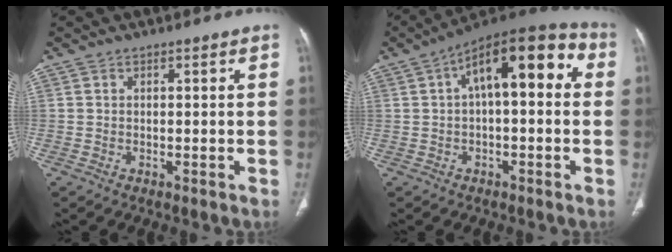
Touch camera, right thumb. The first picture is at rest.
{"total": 16.1, "force": [3.2, 6.9, 14.2], "torque": [-0.183, 0.045, 0.039]}